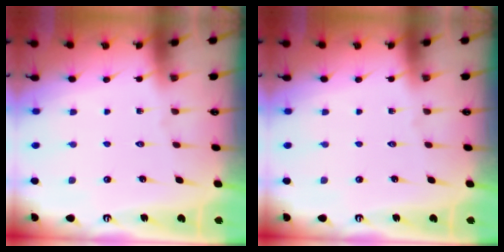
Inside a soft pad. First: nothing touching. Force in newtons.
{"total": 0.0}